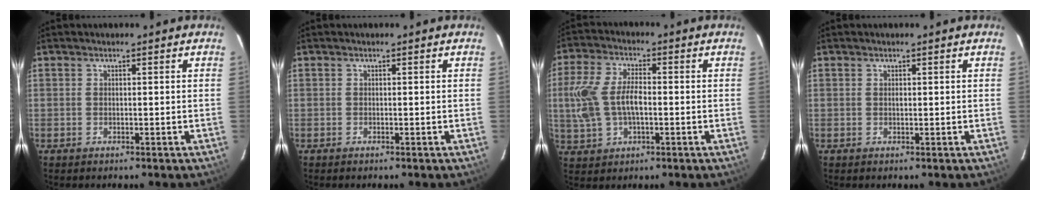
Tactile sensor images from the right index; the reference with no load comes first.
{"total": 0.0}
{"total": 10.6, "force": [-0.6, 5.9, 8.8], "torque": [-0.192, 0.008, -0.009]}
{"total": 0.0}